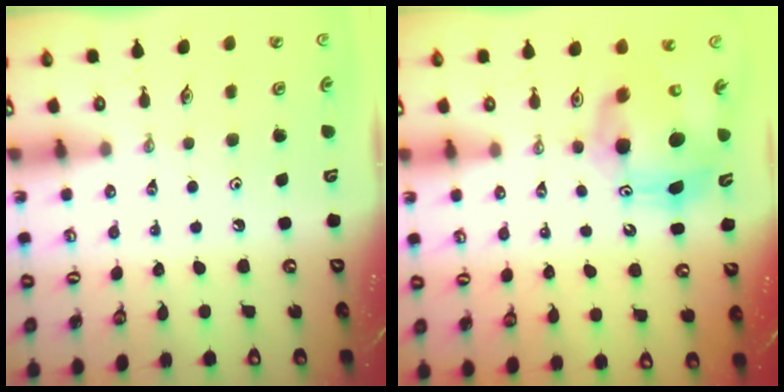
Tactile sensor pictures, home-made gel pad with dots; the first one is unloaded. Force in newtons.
{"total": 10.5, "press": 10.4, "slide": 0.9}